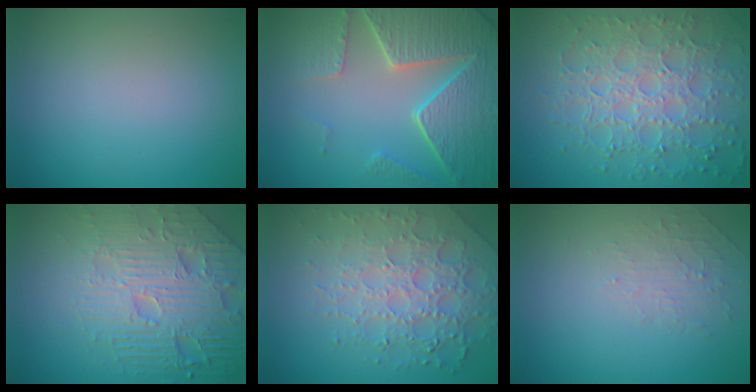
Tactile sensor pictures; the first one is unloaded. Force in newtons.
{"total": 7.9, "press": 6.0, "slide": 5.1}
{"total": 8.1, "press": 5.9, "slide": 5.6}
{"total": 8.7, "press": 6.1, "slide": 6.2}
{"total": 7.0, "press": 5.1, "slide": 4.7}
{"total": 1.8, "press": 0.5, "slide": 1.7}